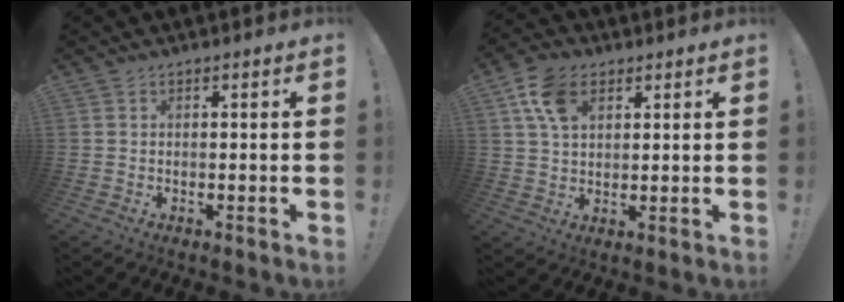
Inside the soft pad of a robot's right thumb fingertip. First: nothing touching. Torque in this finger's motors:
{"motor_torque": [1.11, 1.19, 0.18, -0.02, 0.06]}